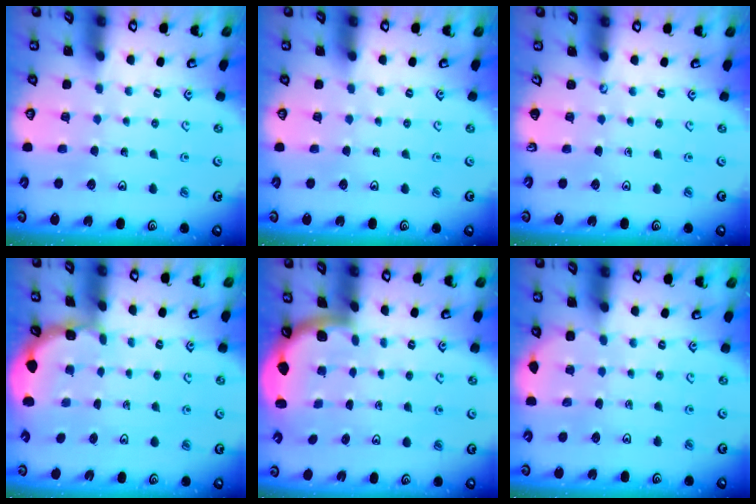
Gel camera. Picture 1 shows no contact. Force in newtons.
{"total": 0.0}
{"total": 0.0}
{"total": 1.8, "press": 1.8, "slide": 0.3}
{"total": 1.8, "press": 1.8, "slide": 0.1}
{"total": 5.9, "press": 5.8, "slide": 1.1}